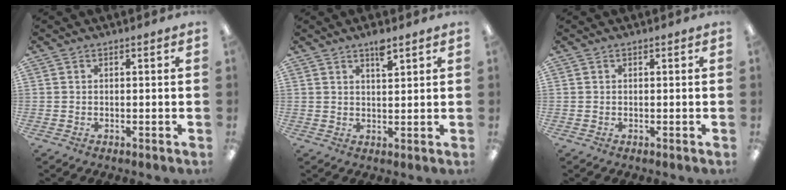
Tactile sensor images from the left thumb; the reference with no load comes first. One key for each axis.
{"total": 3.9, "fx": 3.1, "fy": 0.9, "fz": 2.2, "tx": -0.035, "ty": -0.013, "tz": 0.051}
{"total": 0.0}